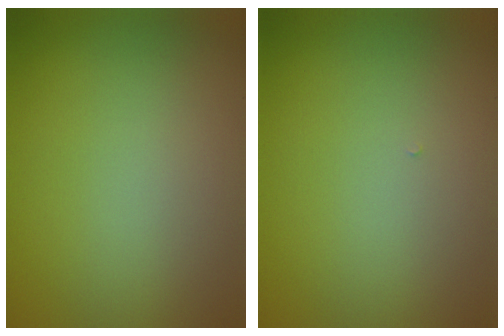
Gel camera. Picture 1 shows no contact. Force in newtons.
{"total": 0.0}